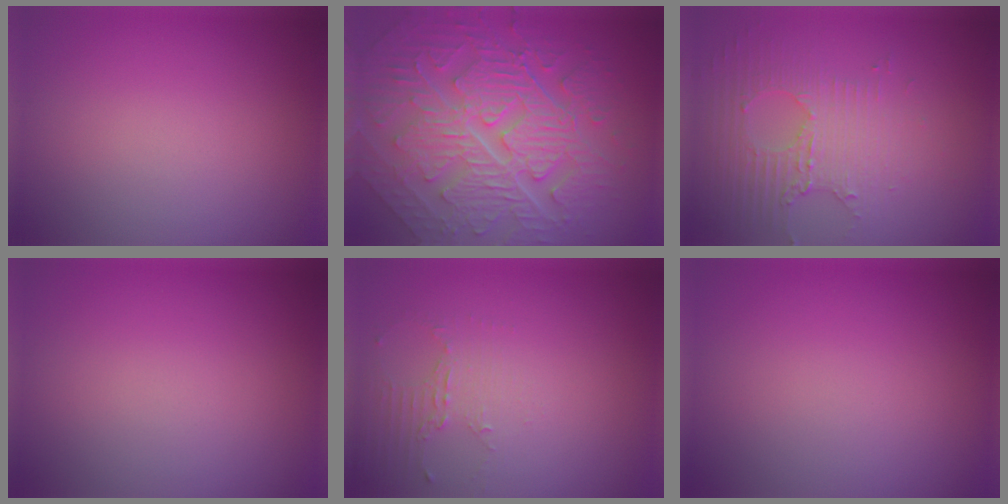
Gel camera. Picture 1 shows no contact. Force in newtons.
{"total": 10.5, "press": 7.2, "slide": 7.7}
{"total": 3.7, "press": 3.3, "slide": 1.7}
{"total": 0.0}
{"total": 2.0, "press": 1.5, "slide": 1.4}
{"total": 0.0}